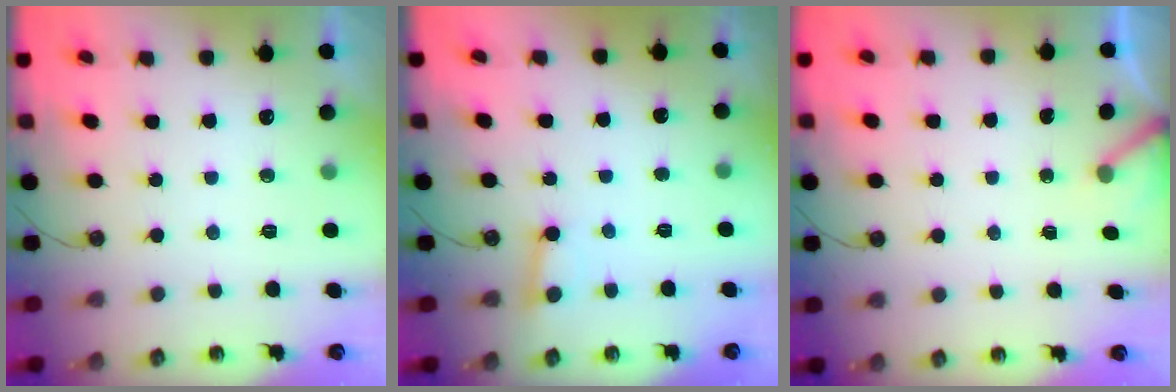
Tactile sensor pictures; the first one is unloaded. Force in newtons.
{"total": 2.6, "press": 2.5, "slide": 0.7}
{"total": 3.1, "press": 3.1, "slide": 0.2}